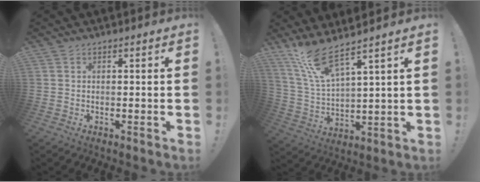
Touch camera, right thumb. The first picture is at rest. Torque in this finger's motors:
{"motor_torque": [-0.72, 1.77, 0.56, 0.72, 0.05]}